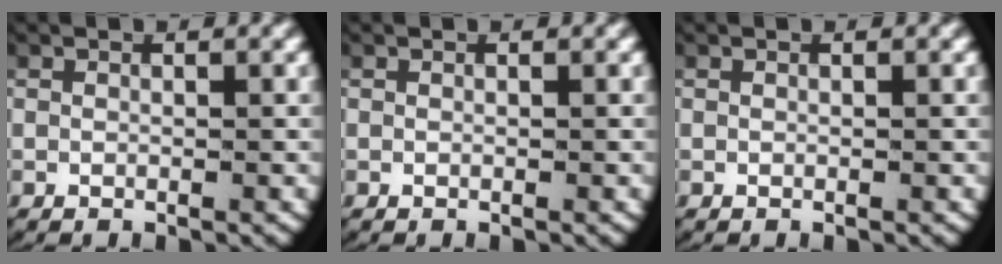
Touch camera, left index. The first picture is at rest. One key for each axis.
{"total": 0.0}
{"total": 0.0}